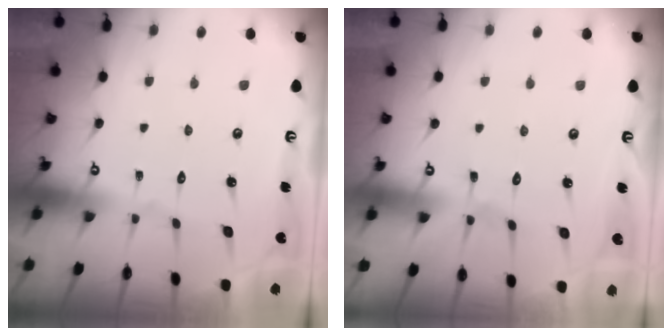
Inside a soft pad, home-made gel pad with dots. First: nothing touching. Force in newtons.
{"total": 2.6, "press": 2.5, "slide": 0.3}